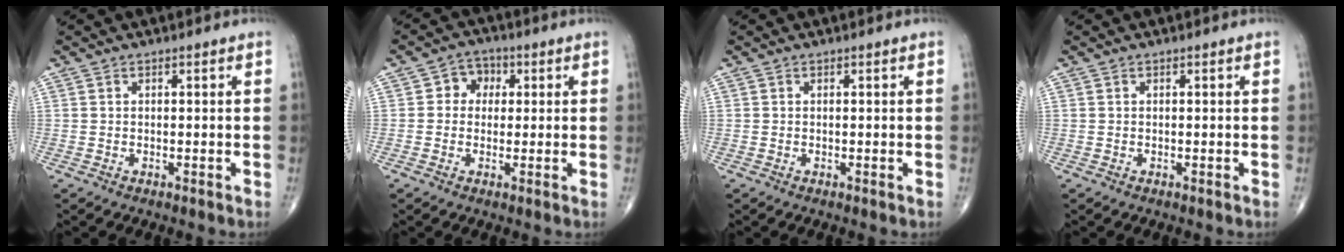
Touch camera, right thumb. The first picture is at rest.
{"total": 4.7, "force": [0.8, 4.1, 2.1], "torque": [-0.001, 0.009, 0.003]}
{"total": 0.0}
{"total": 0.0}